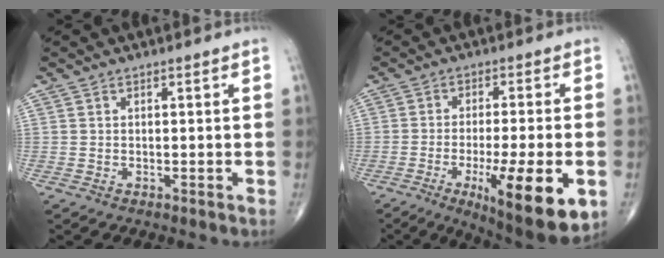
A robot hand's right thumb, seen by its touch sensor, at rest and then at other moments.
{"total": 16.8, "force": [-5.7, 4.0, 15.3], "torque": [-0.215, -0.009, -0.075]}